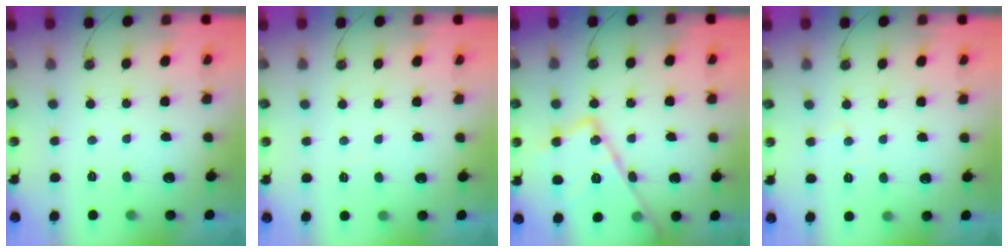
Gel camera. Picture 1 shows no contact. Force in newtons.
{"total": 2.6, "press": 2.6, "slide": 0.4}
{"total": 18.9, "press": 18.9, "slide": 0.9}
{"total": 5.4, "press": 5.3, "slide": 0.9}